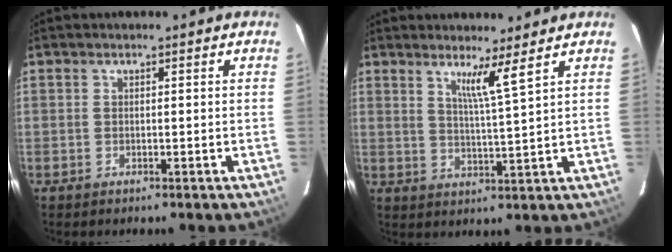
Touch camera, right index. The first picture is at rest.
{"total": 5.0, "force": [3.4, -1.2, 3.5], "torque": [-0.060, -0.015, 0.056]}